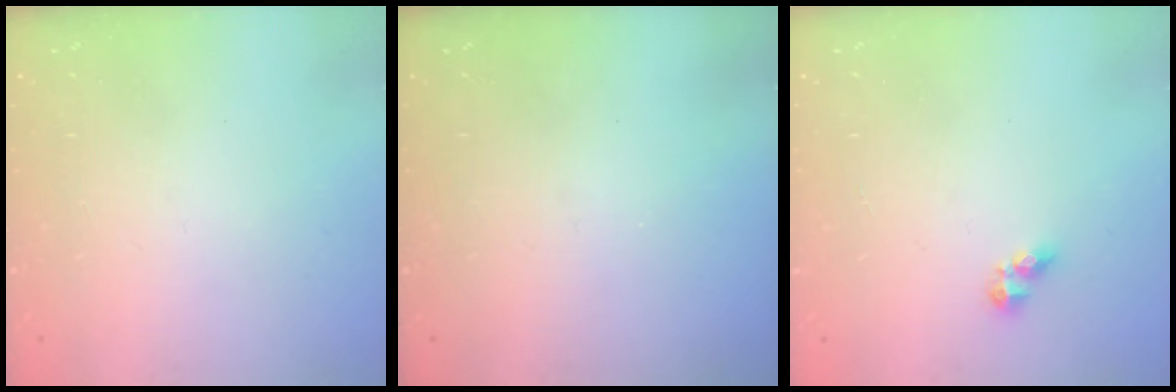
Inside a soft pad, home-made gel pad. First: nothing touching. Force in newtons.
{"total": 0.0}
{"total": 4.9, "press": 4.8, "slide": 0.6}